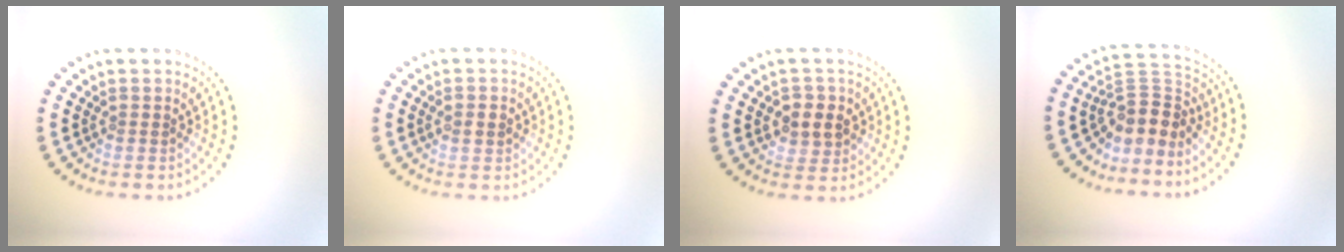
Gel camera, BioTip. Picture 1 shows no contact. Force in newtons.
{"total": 1.8, "press": 1.8, "slide": 0.3}
{"total": 2.6, "press": 2.6, "slide": 0.7}
{"total": 3.4, "press": 2.6, "slide": 2.2}